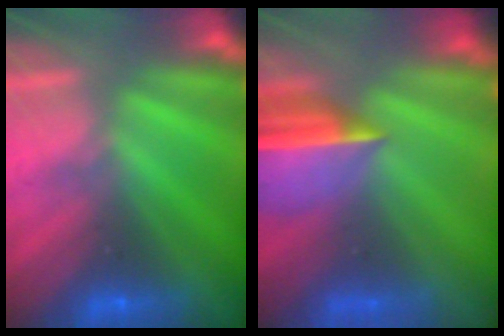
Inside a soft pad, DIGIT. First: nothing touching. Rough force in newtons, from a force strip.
{"total": 5.5}